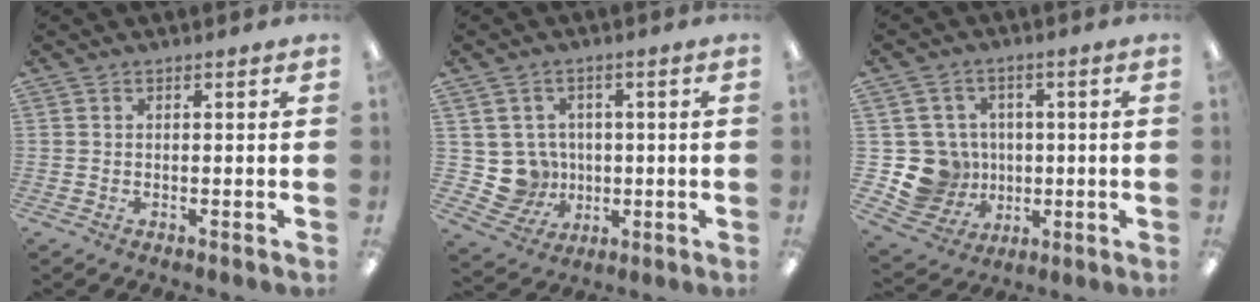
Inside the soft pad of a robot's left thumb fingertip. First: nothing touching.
{"total": 7.2, "force": [0.4, 7.0, 1.6], "torque": [-0.048, 0.003, 0.017]}
{"total": 11.2, "force": [-0.7, 10.9, 2.6], "torque": [-0.089, 0.014, 0.003]}